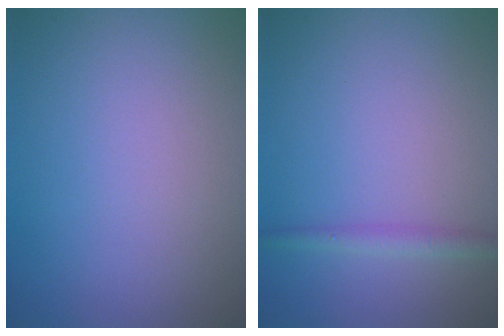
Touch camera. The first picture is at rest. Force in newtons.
{"total": 1.6, "press": 1.6, "slide": 0.1}